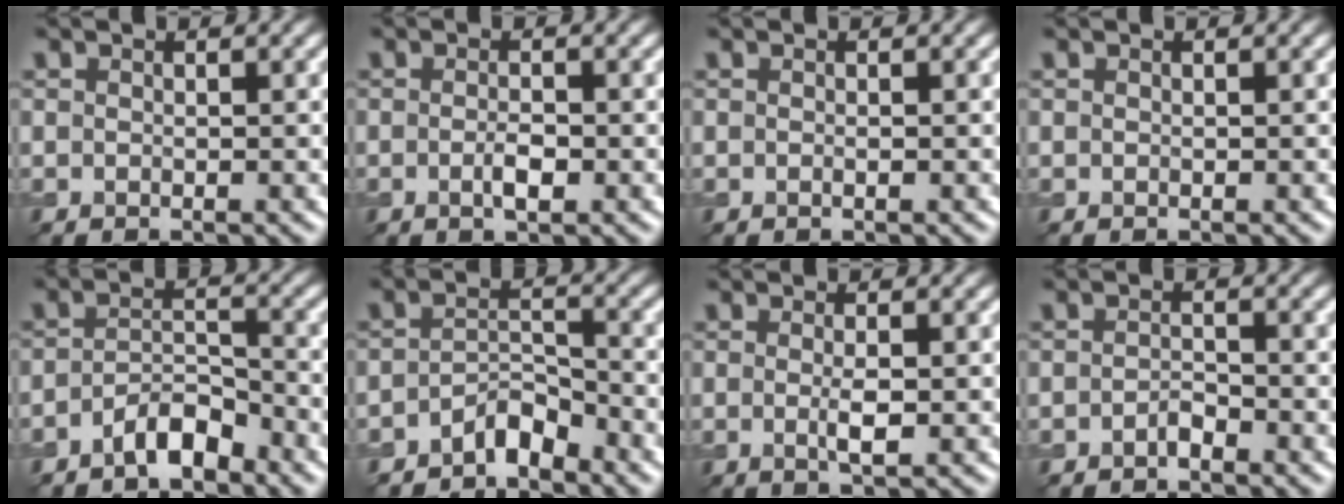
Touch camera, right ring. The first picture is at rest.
{"total": 1.6, "force": [-0.4, 0.4, 1.5], "torque": [-0.029, -0.002, -0.010]}
{"total": 0.0}
{"total": 0.0}
{"total": 3.3, "force": [-2.4, 1.1, 2.0], "torque": [-0.036, 0.011, -0.047]}
{"total": 2.8, "force": [-2.3, 0.9, 1.2], "torque": [-0.020, 0.013, -0.045]}
{"total": 1.9, "force": [-0.1, 0.3, 1.8], "torque": [-0.036, -0.005, -0.003]}
{"total": 1.1, "force": [-0.8, 0.3, 0.6], "torque": [-0.013, 0.004, -0.016]}